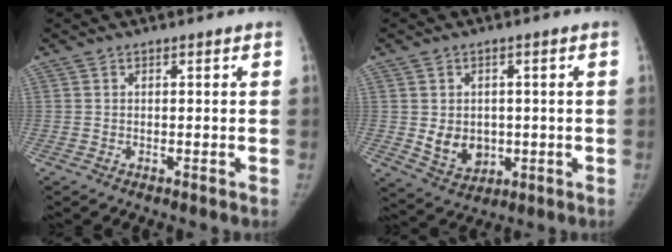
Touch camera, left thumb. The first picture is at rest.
{"total": 7.1, "force": [-0.5, 5.8, 4.1], "torque": [-0.040, -0.006, 0.011]}